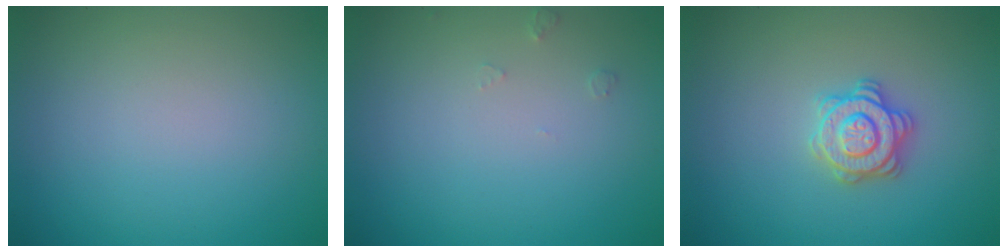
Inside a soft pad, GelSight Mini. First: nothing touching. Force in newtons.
{"total": 0.6, "press": 0.6, "slide": 0.1}
{"total": 2.8, "press": 2.8, "slide": 0.2}